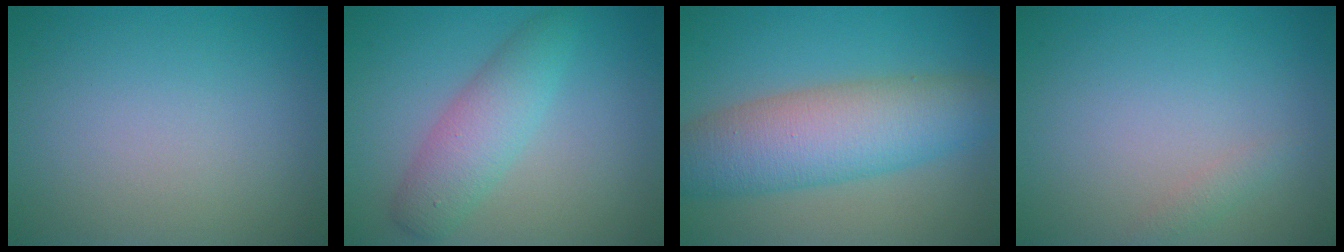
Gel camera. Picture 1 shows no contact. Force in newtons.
{"total": 3.9, "press": 3.9, "slide": 0.0}
{"total": 8.2, "press": 8.2, "slide": 0.1}
{"total": 0.9, "press": 0.9, "slide": 0.0}